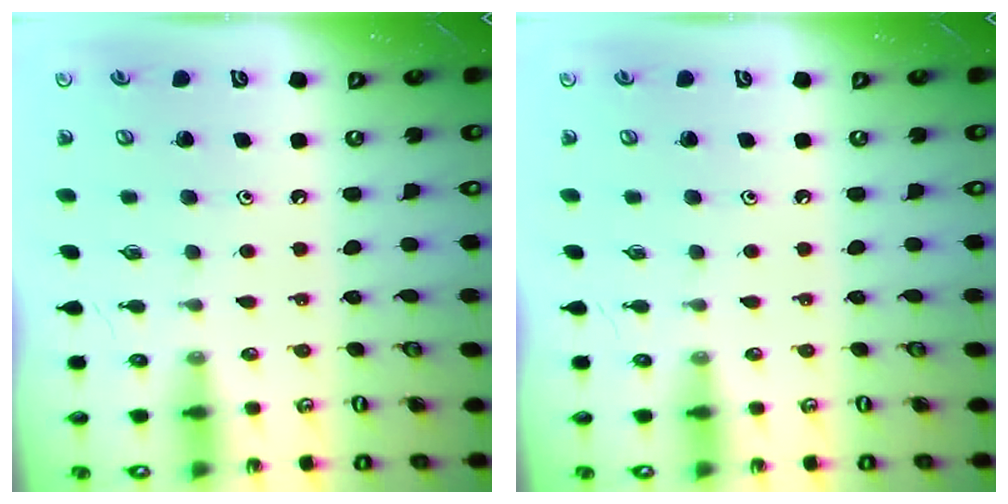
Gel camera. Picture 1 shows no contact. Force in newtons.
{"total": 0.0}